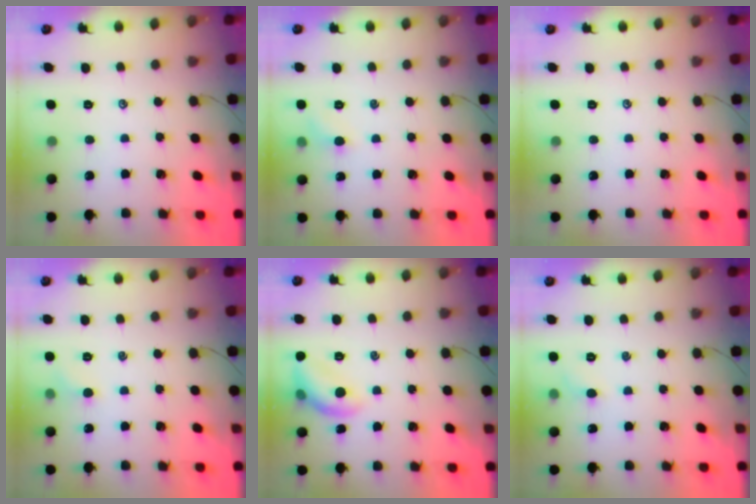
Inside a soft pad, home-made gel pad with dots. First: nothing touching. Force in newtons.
{"total": 5.1, "press": 4.9, "slide": 1.6}
{"total": 0.0}
{"total": 4.4, "press": 4.1, "slide": 1.5}
{"total": 10.3, "press": 10.3, "slide": 0.2}
{"total": 3.5, "press": 3.3, "slide": 1.1}